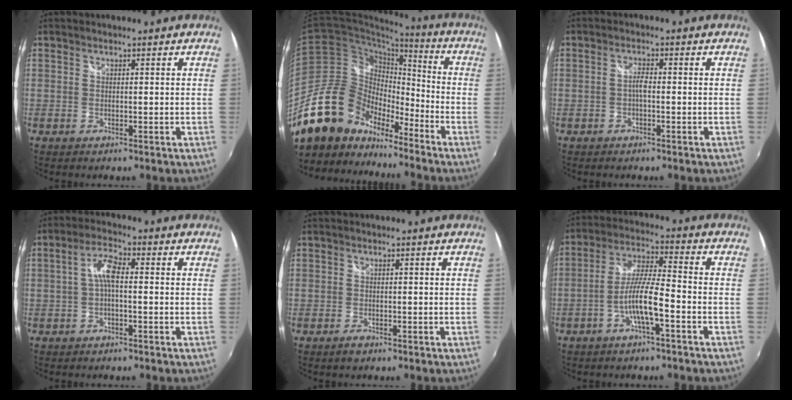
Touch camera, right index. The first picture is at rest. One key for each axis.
{"total": 18.5, "fx": -14.4, "fy": 9.9, "fz": 6.0, "tx": -0.126, "ty": 0.028, "tz": -0.262}
{"total": 1.7, "fx": -0.5, "fy": 0.4, "fz": 1.6, "tx": -0.031, "ty": 0.005, "tz": -0.012}
{"total": 4.6, "fx": -0.4, "fy": 1.4, "fz": 4.3, "tx": -0.089, "ty": 0.015, "tz": -0.009}
{"total": 1.7, "fx": -1.0, "fy": 1.2, "fz": 0.5, "tx": -0.012, "ty": -0.002, "tz": -0.017}
{"total": 8.5, "fx": -3.7, "fy": 0.7, "fz": 7.6, "tx": -0.156, "ty": 0.005, "tz": -0.070}